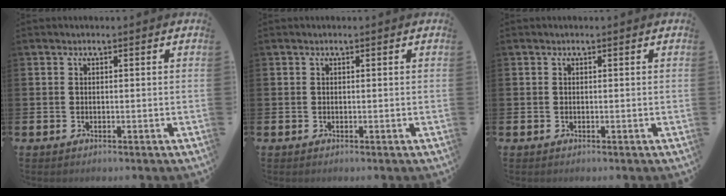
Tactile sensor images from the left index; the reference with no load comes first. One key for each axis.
{"total": 0.0}
{"total": 0.0}